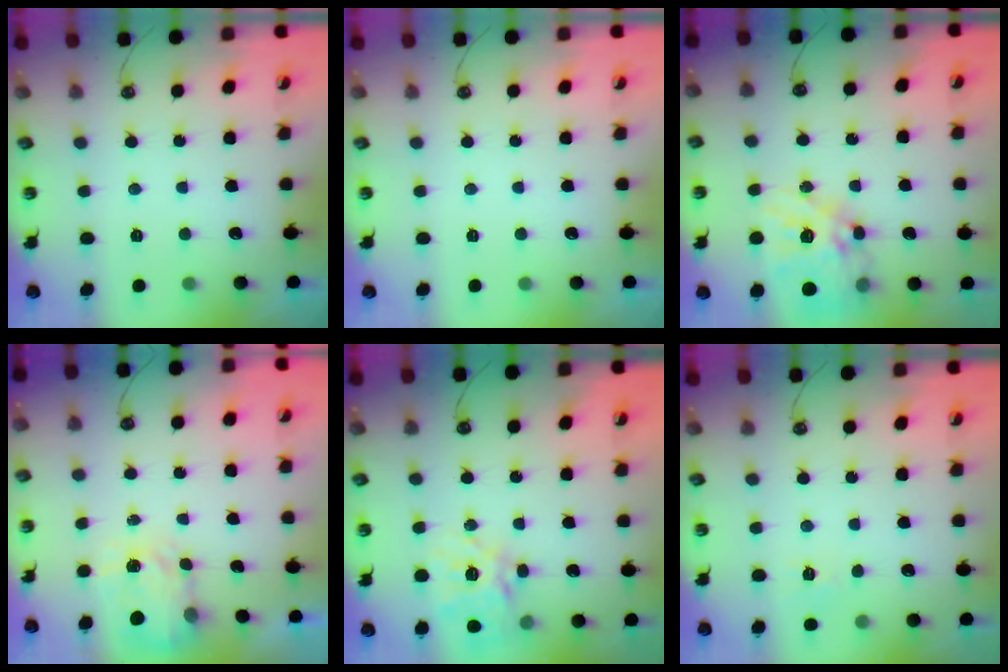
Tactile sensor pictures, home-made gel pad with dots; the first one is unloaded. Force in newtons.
{"total": 0.0}
{"total": 20.2, "press": 20.1, "slide": 1.7}
{"total": 3.8, "press": 3.7, "slide": 0.6}
{"total": 16.0, "press": 16.0, "slide": 1.5}
{"total": 6.2, "press": 6.2, "slide": 0.7}